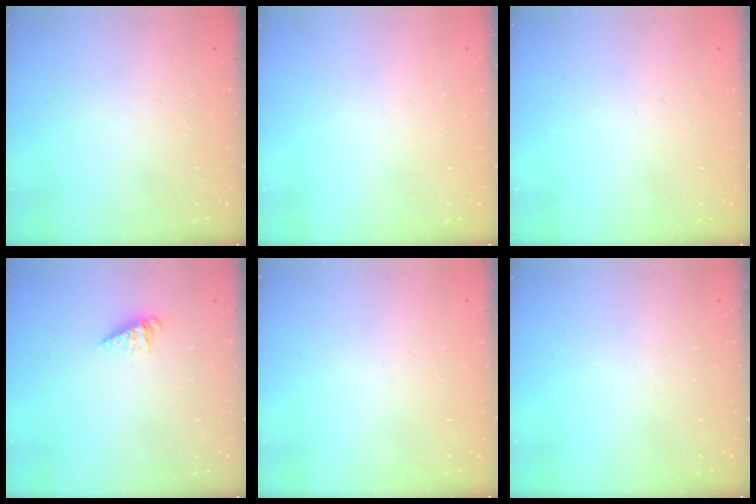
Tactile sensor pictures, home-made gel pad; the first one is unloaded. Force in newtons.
{"total": 0.0}
{"total": 0.0}
{"total": 2.8, "press": 2.8, "slide": 0.2}
{"total": 0.0}
{"total": 0.0}